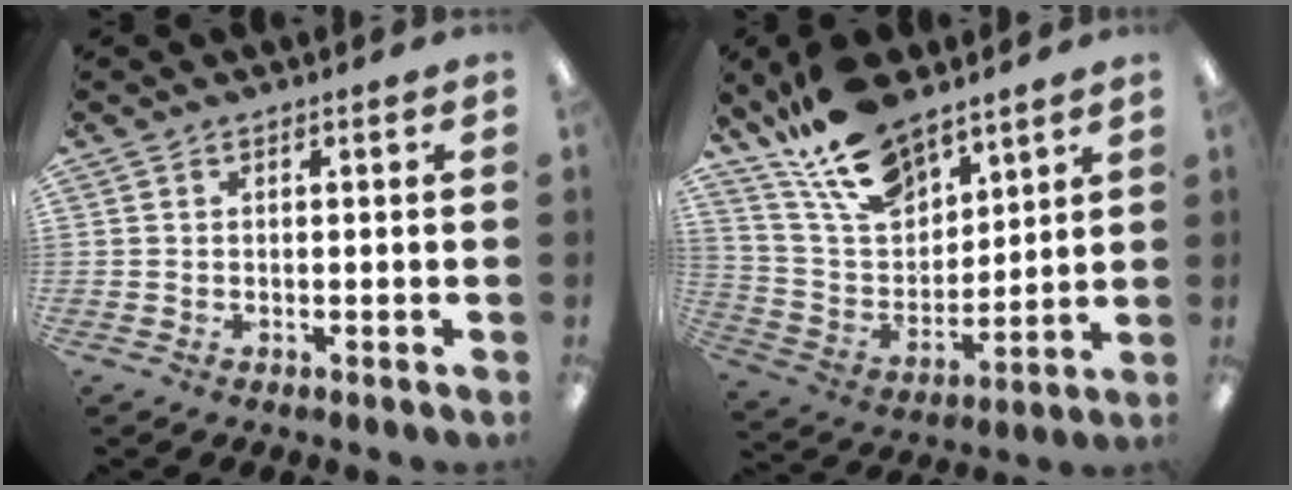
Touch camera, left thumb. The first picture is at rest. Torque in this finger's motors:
{"motor_torque": [0.35, 0.09, 1.50, -1.27, 0.23]}